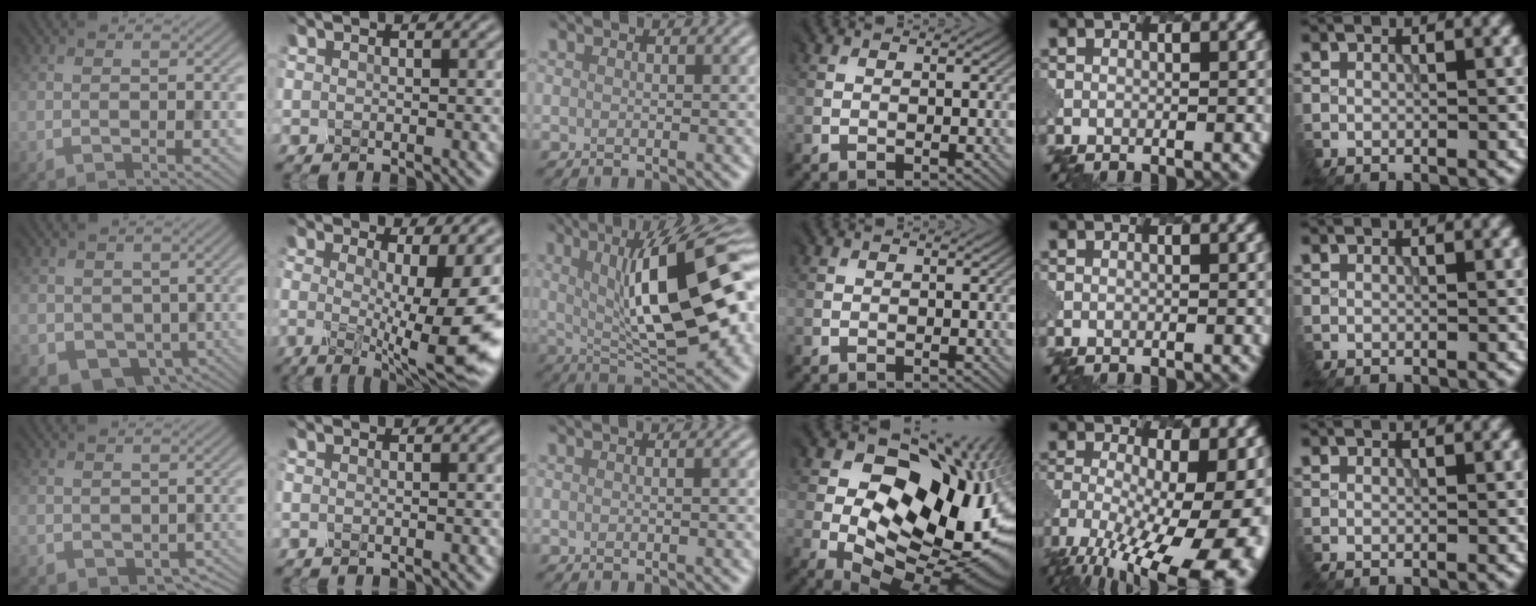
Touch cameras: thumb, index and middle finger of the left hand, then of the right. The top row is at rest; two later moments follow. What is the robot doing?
{"motion": "disassemble", "object": "battery cover"}